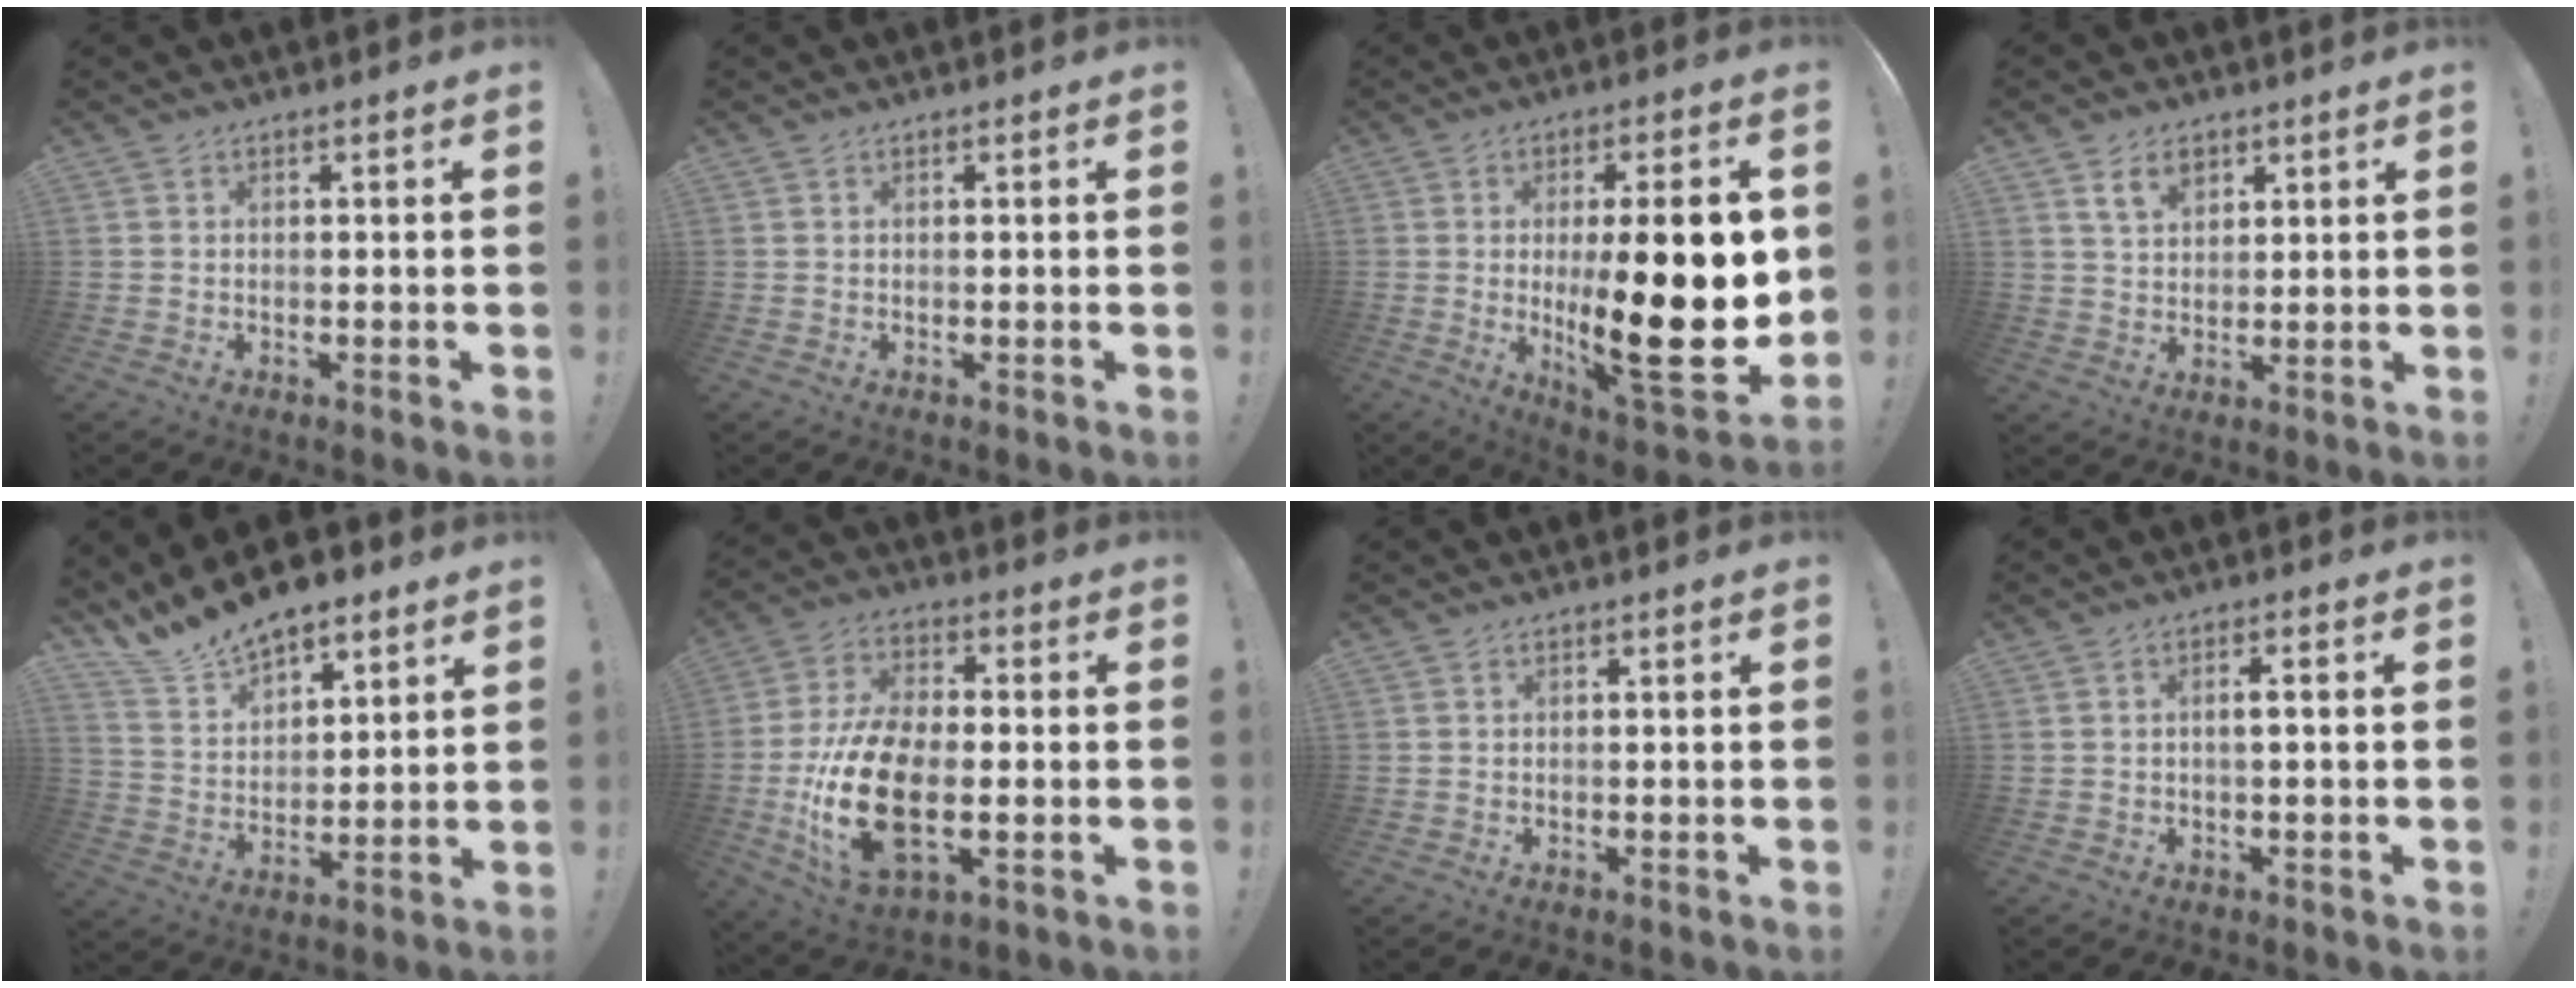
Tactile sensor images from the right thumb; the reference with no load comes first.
{"total": 0.0}
{"total": 26.1, "force": [0.2, 7.3, 25.1], "torque": [-0.394, -0.026, 0.010]}
{"total": 7.0, "force": [4.1, 4.5, 3.4], "torque": [-0.050, -0.011, 0.075]}
{"total": 12.7, "force": [11.3, 4.6, 3.5], "torque": [-0.096, -0.085, 0.212]}
{"total": 19.9, "force": [-3.8, 11.1, 16.0], "torque": [-0.324, 0.008, -0.058]}
{"total": 0.0}
{"total": 2.2, "force": [-0.4, 0.1, 2.1], "torque": [-0.038, 0.002, -0.010]}